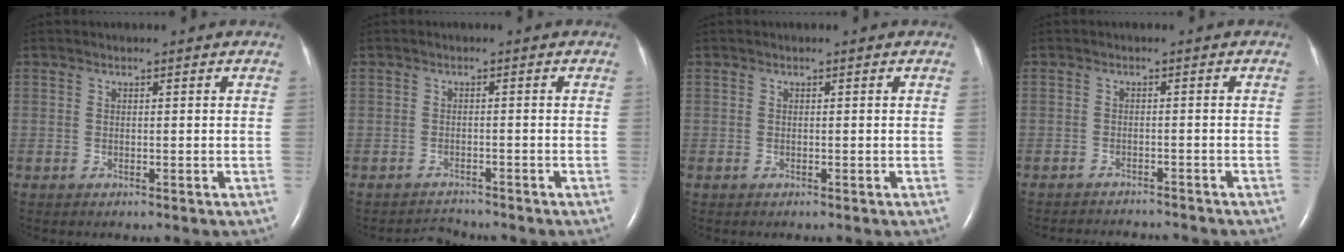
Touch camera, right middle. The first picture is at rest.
{"total": 1.9, "force": [-1.7, 0.1, -0.8], "torque": [0.010, -0.012, -0.028]}
{"total": 0.0}
{"total": 7.4, "force": [-7.2, 0.8, 1.5], "torque": [-0.020, -0.007, -0.095]}